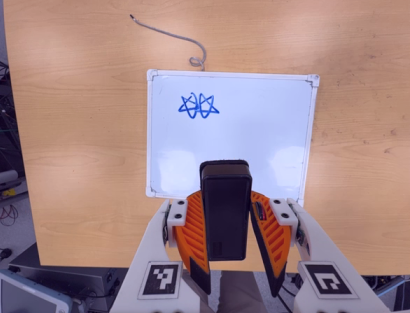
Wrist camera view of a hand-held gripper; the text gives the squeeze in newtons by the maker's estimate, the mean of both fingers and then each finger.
{"total": 6.7, "left": 5.7, "right": 7.8}